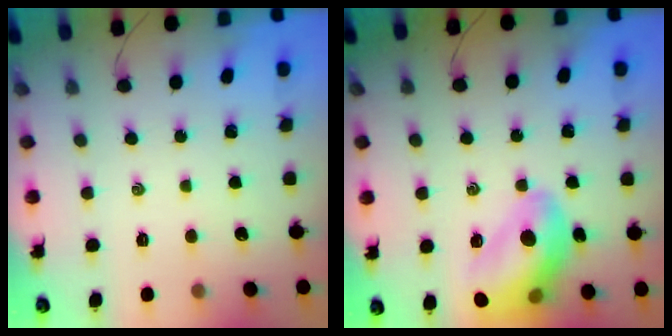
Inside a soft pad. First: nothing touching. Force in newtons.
{"total": 18.7, "press": 18.5, "slide": 2.8}